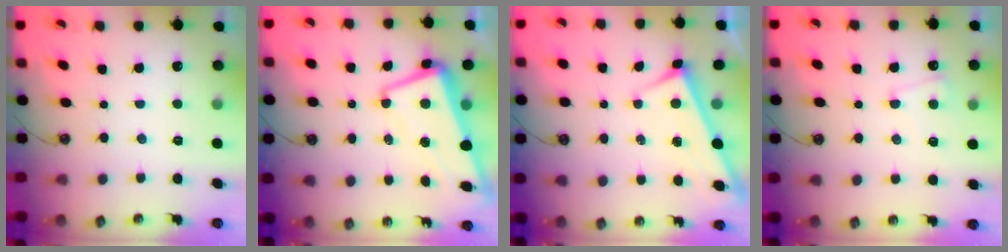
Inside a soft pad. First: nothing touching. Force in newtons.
{"total": 2.6, "press": 2.4, "slide": 1.1}
{"total": 3.2, "press": 3.2, "slide": 0.2}
{"total": 2.3, "press": 2.3, "slide": 0.5}